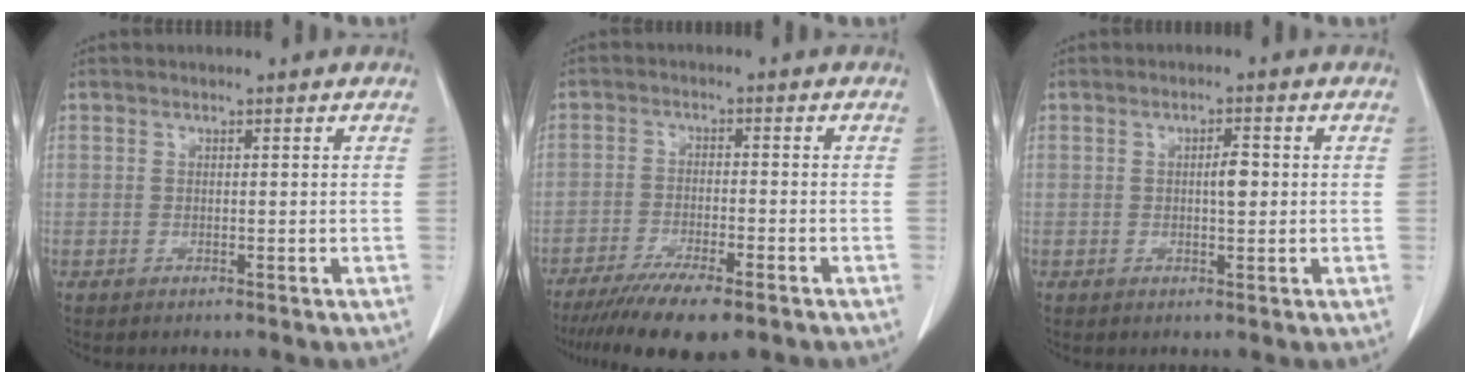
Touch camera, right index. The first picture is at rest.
{"total": 10.4, "force": [-7.8, 1.9, 6.7], "torque": [-0.103, -0.019, -0.122]}
{"total": 2.5, "force": [0.2, 0.7, 2.4], "torque": [-0.040, 0.002, 0.003]}